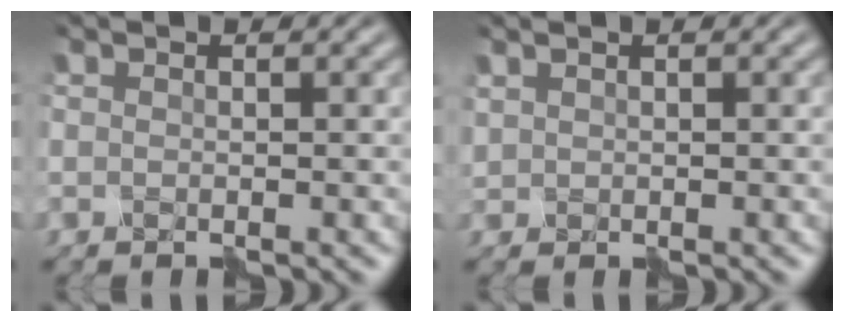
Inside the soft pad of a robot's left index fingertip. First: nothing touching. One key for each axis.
{"total": 0.8, "fx": 0.6, "fy": 0.4, "fz": -0.1, "tx": 0.001, "ty": 0.001, "tz": 0.014}